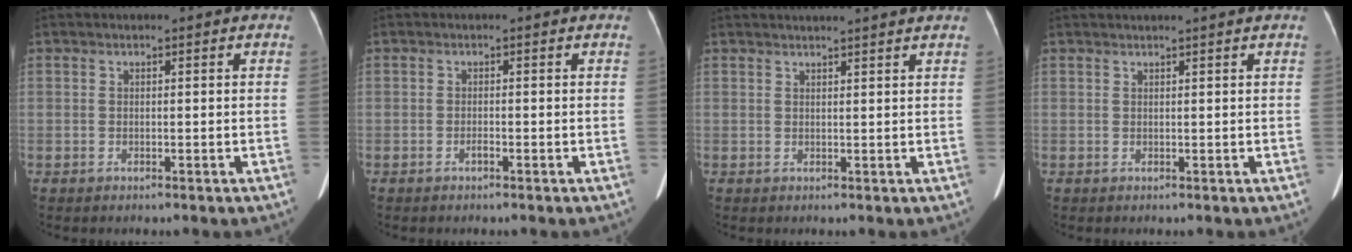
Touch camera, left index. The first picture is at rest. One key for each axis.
{"total": 0.5, "fx": -0.4, "fy": 0.1, "fz": 0.4, "tx": -0.006, "ty": 0.000, "tz": -0.007}
{"total": 6.7, "fx": 6.2, "fy": -0.7, "fz": 2.5, "tx": -0.029, "ty": 0.024, "tz": 0.065}
{"total": 3.2, "fx": 2.8, "fy": -0.8, "fz": 1.3, "tx": -0.014, "ty": 0.020, "tz": 0.039}